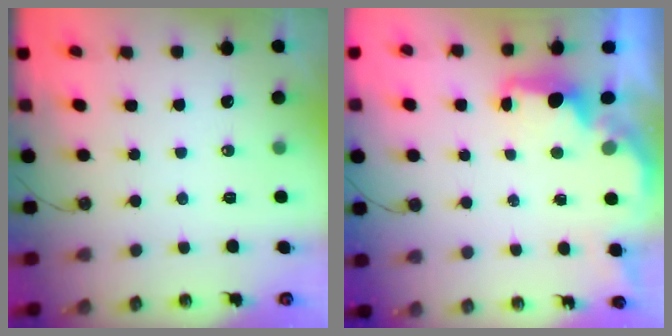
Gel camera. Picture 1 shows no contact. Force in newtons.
{"total": 2.0, "press": 1.8, "slide": 0.8}